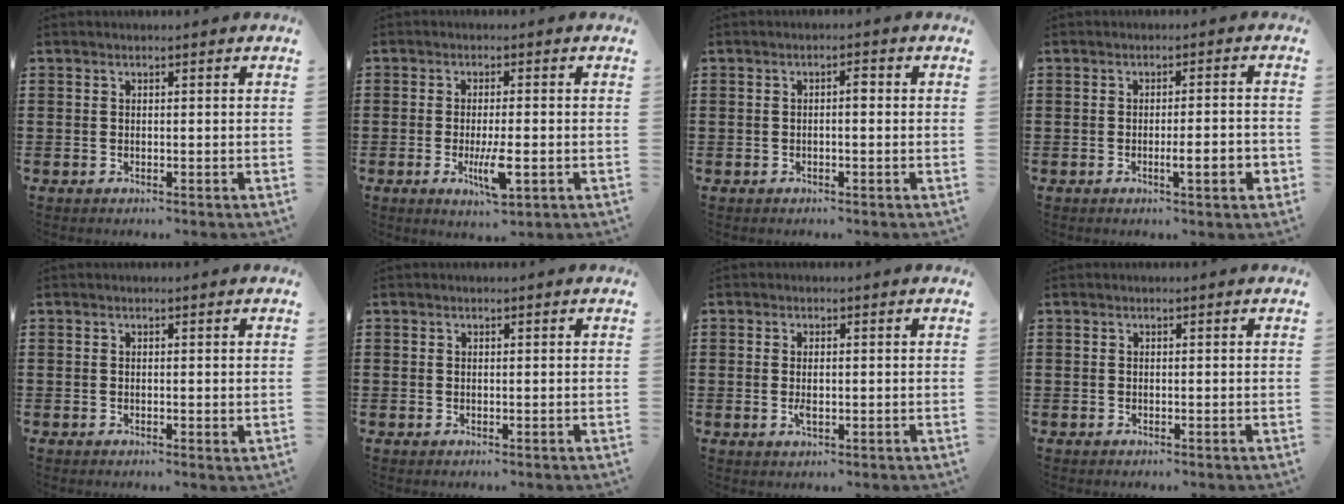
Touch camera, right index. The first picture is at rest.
{"total": 6.2, "force": [-1.9, 1.3, 5.7], "torque": [-0.119, -0.020, -0.036]}
{"total": 1.3, "force": [-0.2, 0.1, 1.3], "torque": [-0.025, 0.001, -0.006]}
{"total": 4.4, "force": [-1.4, 0.5, 4.1], "torque": [-0.066, -0.005, -0.021]}
{"total": 0.0}
{"total": 0.0}
{"total": 2.1, "force": [-0.2, 0.7, 2.0], "torque": [-0.038, -0.002, -0.004]}
{"total": 0.0}